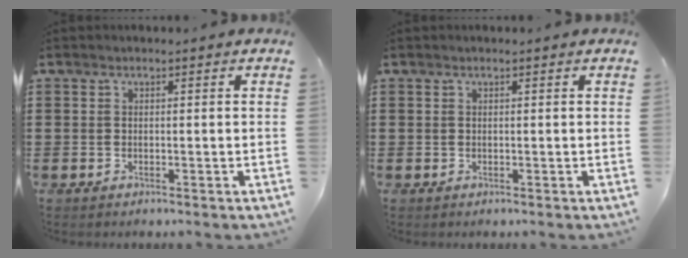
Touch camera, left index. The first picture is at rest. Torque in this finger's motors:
{"motor_torque": [0.00, -0.06, -0.05, 0.00]}